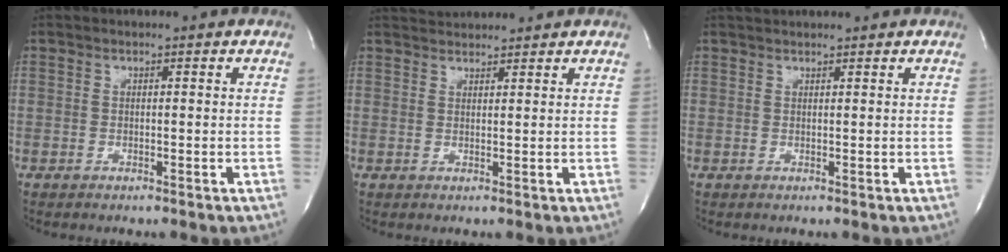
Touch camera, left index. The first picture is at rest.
{"total": 3.5, "force": [3.5, 0.1, 0.2], "torque": [-0.010, 0.026, 0.063]}
{"total": 3.3, "force": [3.2, 0.1, 0.9], "torque": [-0.012, 0.031, 0.050]}